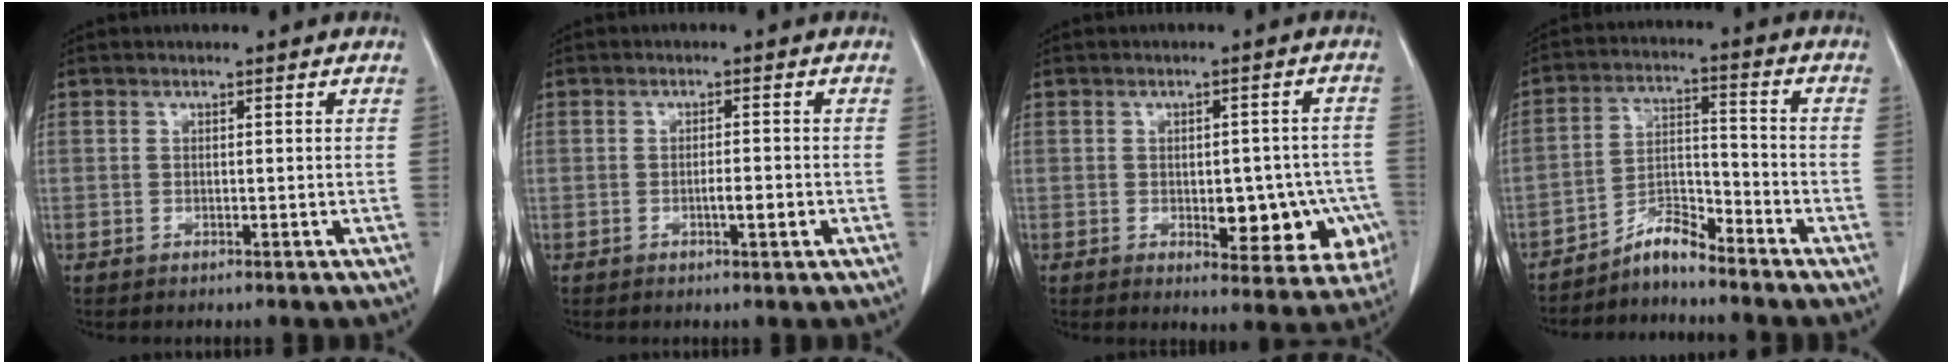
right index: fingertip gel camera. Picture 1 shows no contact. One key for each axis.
{"total": 2.2, "fx": -0.8, "fy": 0.3, "fz": 2.1, "tx": -0.035, "ty": 0.000, "tz": -0.013}
{"total": 10.9, "fx": -3.2, "fy": 5.2, "fz": 9.0, "tx": -0.093, "ty": 0.009, "tz": -0.033}
{"total": 5.5, "fx": -5.1, "fy": 0.9, "fz": 1.9, "tx": -0.029, "ty": 0.010, "tz": -0.096}